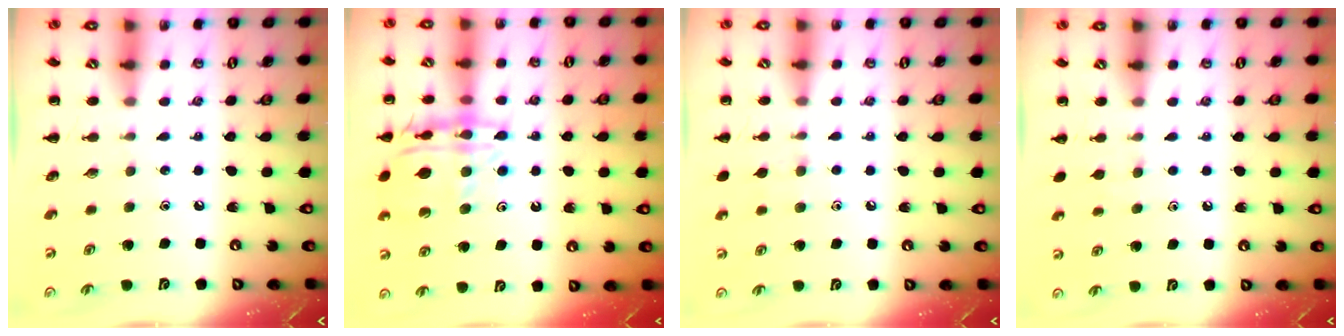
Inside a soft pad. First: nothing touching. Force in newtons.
{"total": 16.6, "press": 16.5, "slide": 1.9}
{"total": 5.8, "press": 5.5, "slide": 2.0}
{"total": 3.9, "press": 3.6, "slide": 1.6}